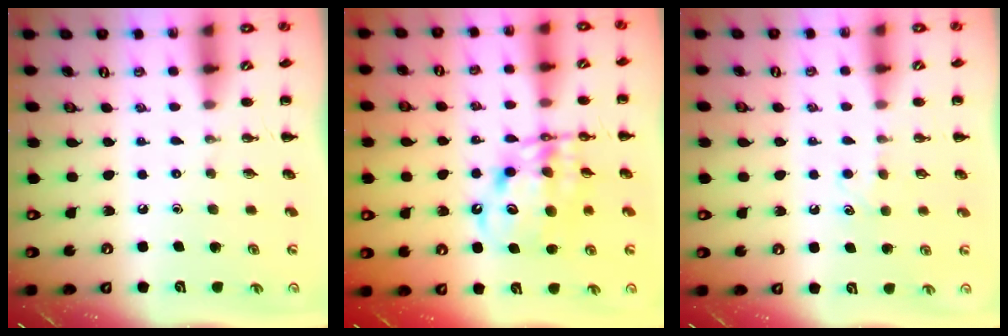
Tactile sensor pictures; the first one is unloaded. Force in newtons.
{"total": 11.3, "press": 10.9, "slide": 2.9}
{"total": 4.4, "press": 4.2, "slide": 1.2}